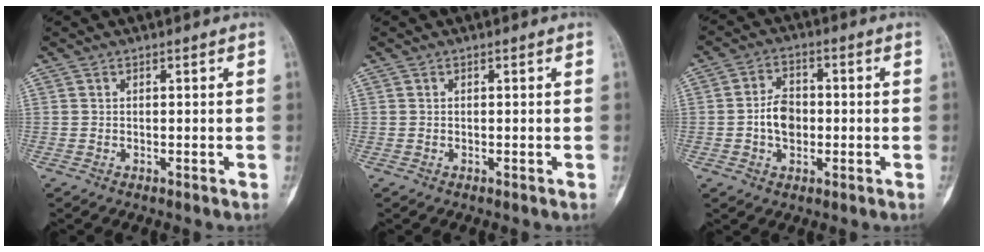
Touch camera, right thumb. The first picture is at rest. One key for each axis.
{"total": 0.0}
{"total": 6.5, "fx": -0.8, "fy": 4.6, "fz": 4.5, "tx": -0.063, "ty": 0.015, "tz": -0.017}